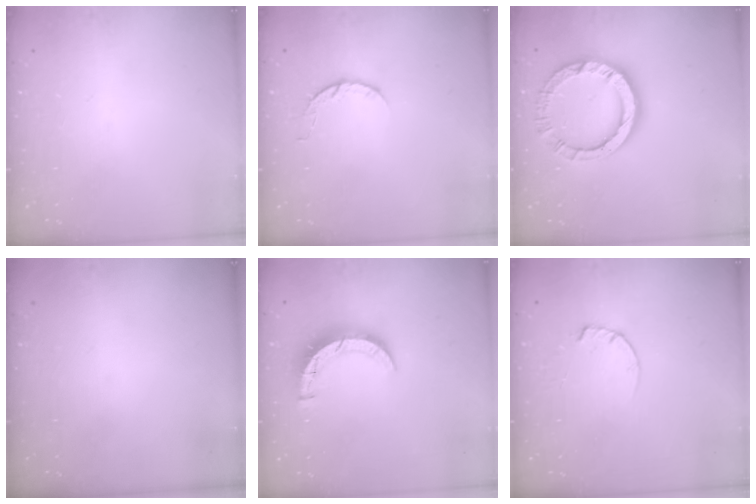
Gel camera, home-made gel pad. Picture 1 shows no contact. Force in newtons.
{"total": 3.9, "press": 3.9, "slide": 0.6}
{"total": 13.3, "press": 13.2, "slide": 1.4}
{"total": 0.0}
{"total": 7.9, "press": 7.9, "slide": 0.2}
{"total": 2.4, "press": 2.4, "slide": 0.3}